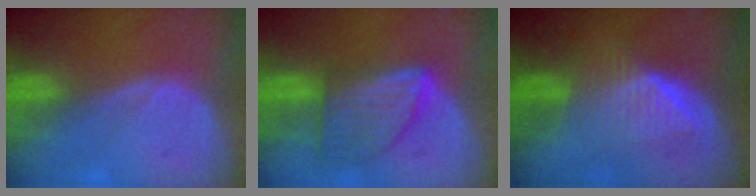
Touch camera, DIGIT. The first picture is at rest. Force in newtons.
{"total": 8.1, "press": 7.4, "slide": 3.4}
{"total": 6.5, "press": 6.5, "slide": 0.6}